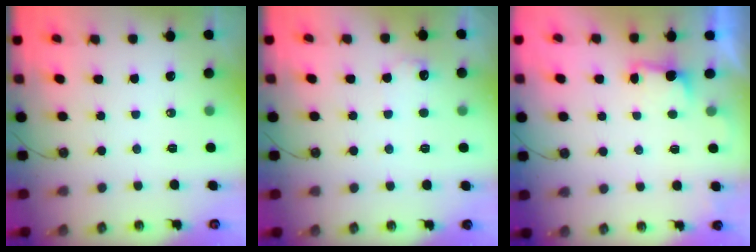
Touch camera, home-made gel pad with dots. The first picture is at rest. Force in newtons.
{"total": 6.1, "press": 6.1, "slide": 0.6}
{"total": 2.5, "press": 2.3, "slide": 0.8}